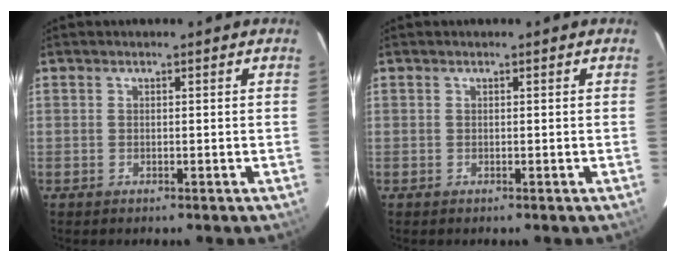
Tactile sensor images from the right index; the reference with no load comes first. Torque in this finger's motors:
{"motor_torque": [0.00, 0.00, 0.00, 0.00]}